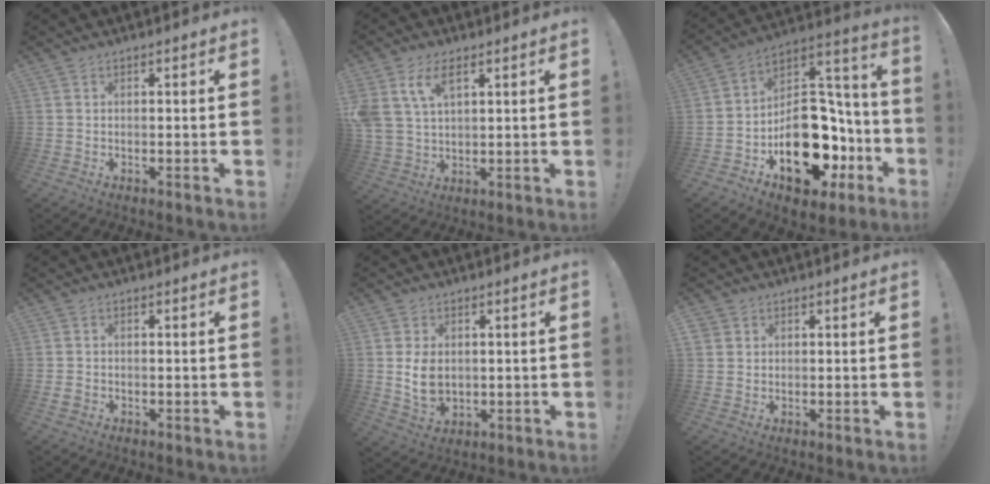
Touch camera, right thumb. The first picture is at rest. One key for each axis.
{"total": 8.8, "fx": 4.5, "fy": 5.2, "fz": 5.6, "tx": -0.121, "ty": -0.007, "tz": 0.088}
{"total": 24.2, "fx": -9.4, "fy": 15.2, "fz": 16.2, "tx": -0.225, "ty": 0.057, "tz": -0.127}
{"total": 1.7, "fx": -0.5, "fy": 1.3, "fz": 0.9, "tx": -0.014, "ty": 0.003, "tz": -0.009}
{"total": 9.1, "fx": 1.1, "fy": 7.4, "fz": 5.1, "tx": -0.080, "ty": -0.009, "tz": 0.024}
{"total": 2.5, "fx": 1.3, "fy": 2.2, "fz": 0.4, "tx": -0.003, "ty": -0.004, "tz": 0.024}